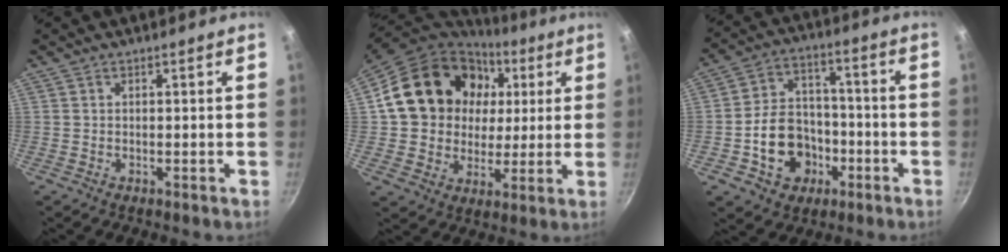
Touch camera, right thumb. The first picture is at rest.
{"total": 21.8, "force": [5.7, 18.0, 10.9], "torque": [-0.173, 0.022, 0.102]}
{"total": 13.7, "force": [-4.4, 11.0, 6.9], "torque": [-0.087, 0.052, -0.065]}